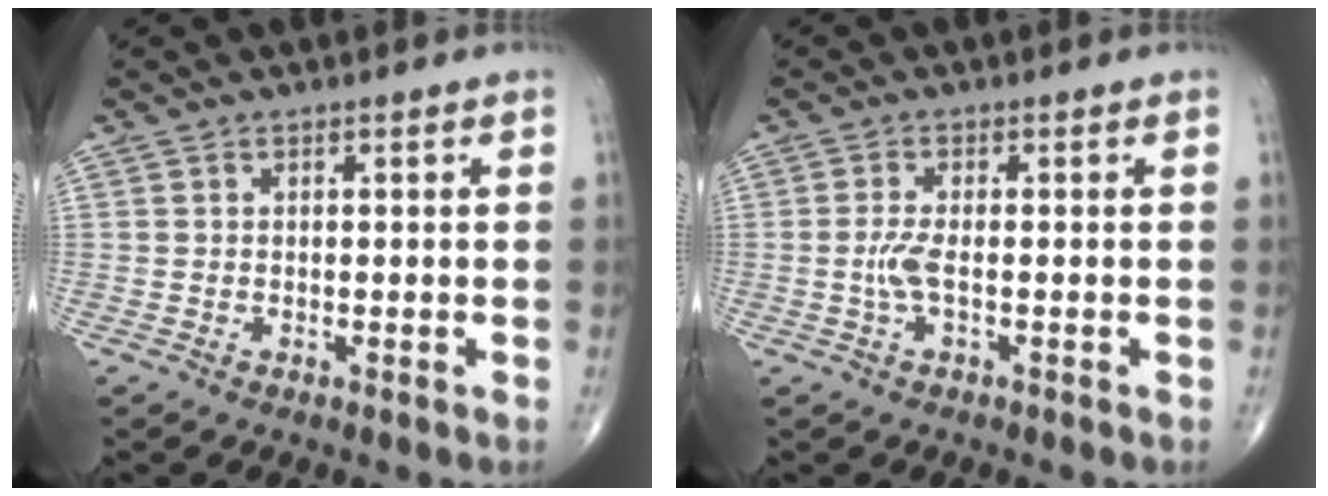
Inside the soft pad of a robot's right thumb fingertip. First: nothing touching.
{"total": 2.9, "force": [-0.6, 0.7, 2.8], "torque": [-0.070, -0.002, -0.014]}